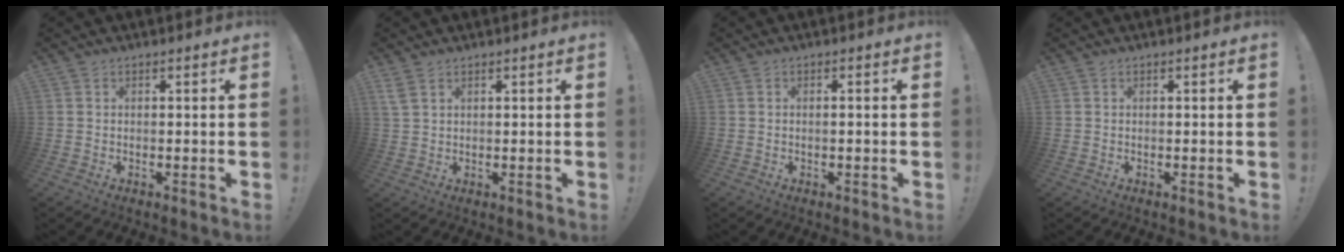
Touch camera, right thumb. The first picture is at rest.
{"total": 3.1, "force": [1.8, 1.6, 1.9], "torque": [-0.042, -0.001, 0.037]}
{"total": 1.0, "force": [-0.5, -0.1, 0.8], "torque": [-0.021, 0.002, -0.008]}
{"total": 0.0}